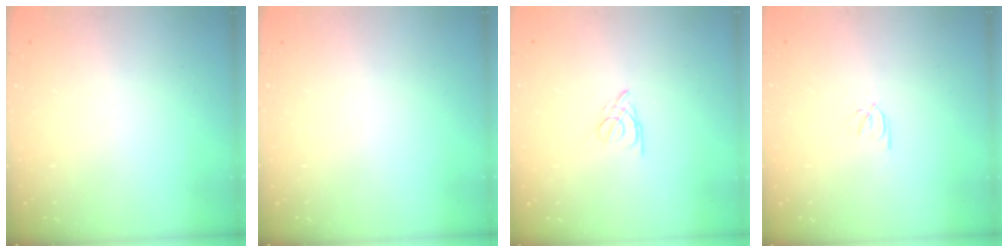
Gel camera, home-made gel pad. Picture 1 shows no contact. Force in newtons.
{"total": 0.0}
{"total": 3.7, "press": 3.6, "slide": 0.8}
{"total": 2.2, "press": 2.2, "slide": 0.2}